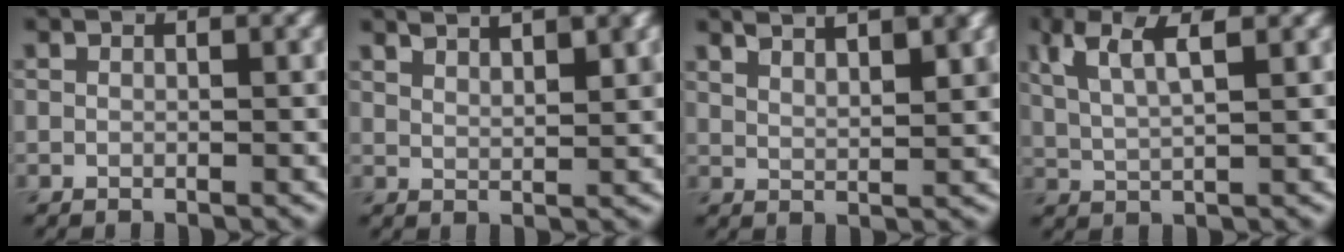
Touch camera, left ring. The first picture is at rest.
{"total": 4.1, "force": [3.1, 1.2, 2.5], "torque": [-0.012, 0.013, 0.030]}
{"total": 5.0, "force": [3.7, 1.5, 3.0], "torque": [-0.020, 0.019, 0.034]}
{"total": 4.3, "force": [2.2, 1.2, 3.5], "torque": [-0.073, 0.006, 0.046]}